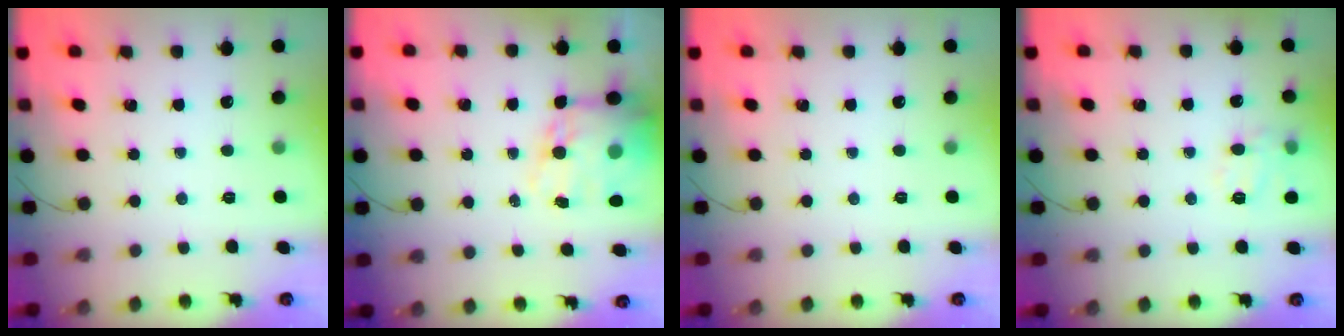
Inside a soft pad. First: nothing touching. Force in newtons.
{"total": 15.3, "press": 14.8, "slide": 3.9}
{"total": 0.0}
{"total": 9.8, "press": 9.7, "slide": 1.2}